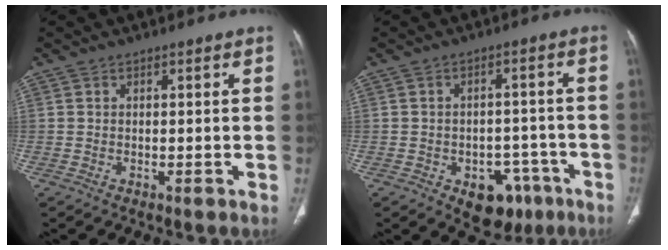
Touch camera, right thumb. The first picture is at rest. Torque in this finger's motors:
{"motor_torque": [4.72, 0.29, 0.51, -0.83, 0.01]}